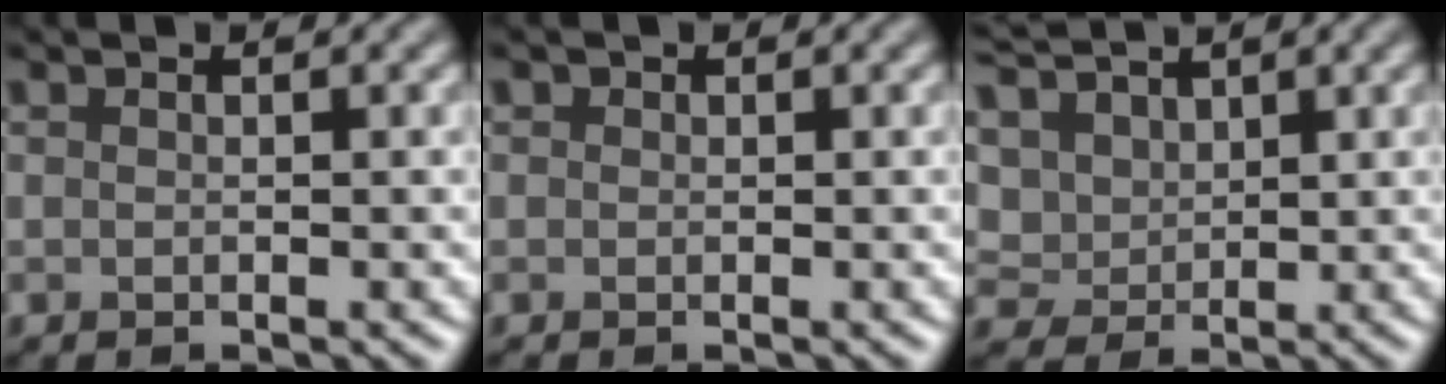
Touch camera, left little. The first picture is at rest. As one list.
[{"total": 0.7, "force": [0.2, 0.6, 0.2], "torque": [-0.002, -0.003, 0.000]}, {"total": 8.5, "force": [3.7, 6.4, 4.3], "torque": [-0.123, 0.023, 0.053]}]